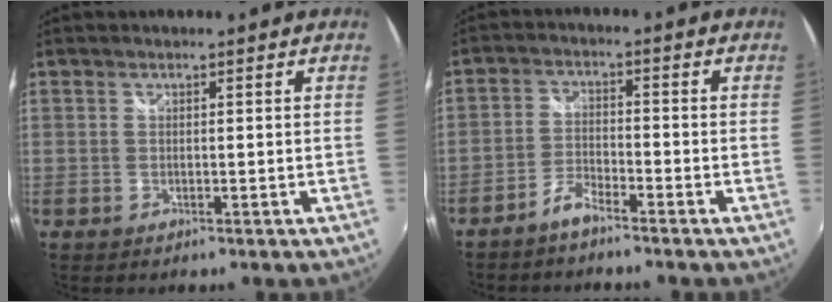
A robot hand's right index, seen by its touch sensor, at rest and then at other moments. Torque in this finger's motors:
{"motor_torque": [0.07, -0.12, -0.01, 0.00]}